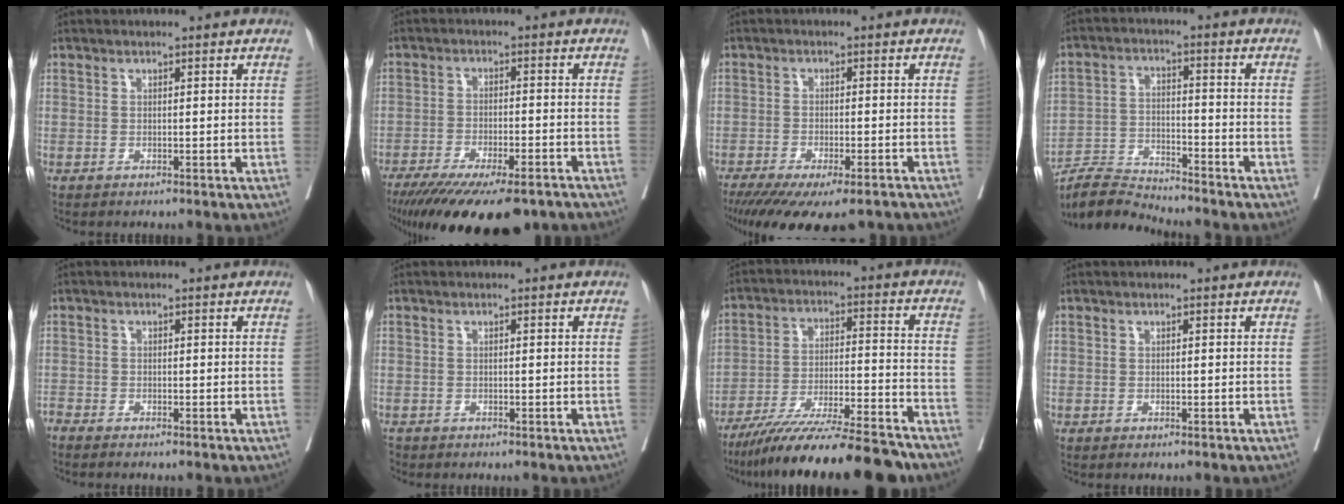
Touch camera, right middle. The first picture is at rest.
{"total": 18.3, "force": [-14.1, 4.2, 10.9], "torque": [-0.167, -0.039, -0.207]}
{"total": 14.5, "force": [-11.3, 3.5, 8.5], "torque": [-0.142, -0.028, -0.165]}
{"total": 7.1, "force": [-7.0, -0.5, -0.4], "torque": [-0.004, 0.003, -0.130]}
{"total": 1.9, "force": [-1.9, -0.1, 0.4], "torque": [-0.011, -0.004, -0.034]}
{"total": 1.0, "force": [-0.9, 0.5, 0.1], "torque": [-0.009, -0.002, -0.018]}
{"total": 20.0, "force": [-17.3, 0.9, 10.0], "torque": [-0.155, -0.022, -0.279]}
{"total": 0.5, "force": [-0.2, 0.5, 0.0], "torque": [0.003, 0.006, -0.007]}